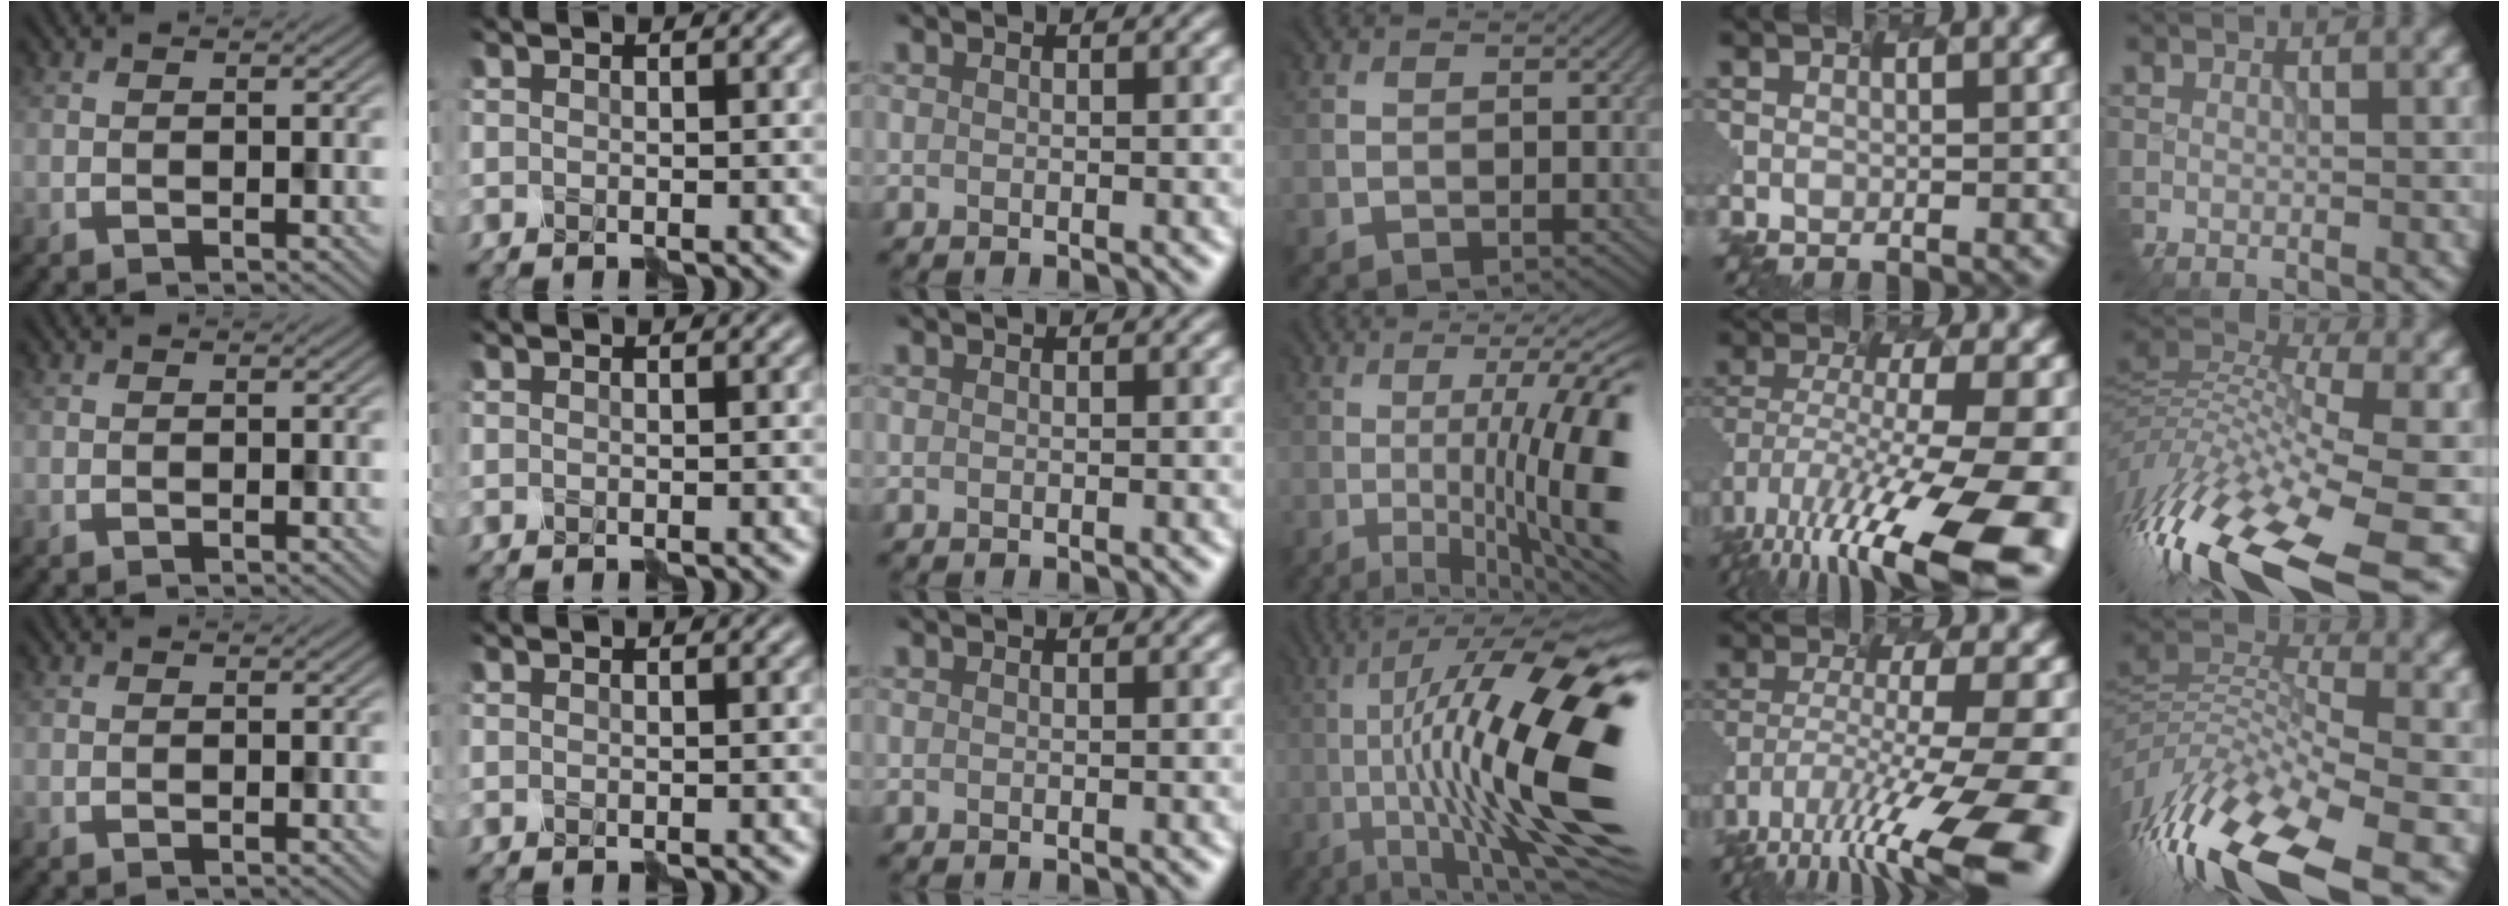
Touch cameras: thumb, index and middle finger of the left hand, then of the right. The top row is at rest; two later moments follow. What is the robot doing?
{"motion": "shake", "object": "plastic piggy bank"}